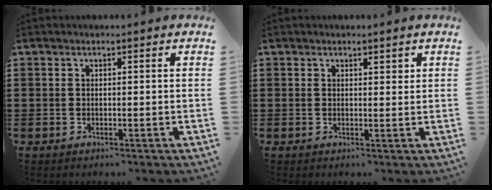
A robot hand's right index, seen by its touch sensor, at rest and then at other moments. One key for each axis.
{"total": 1.0, "fx": 0.8, "fy": 0.5, "fz": 0.4, "tx": -0.009, "ty": 0.003, "tz": 0.015}